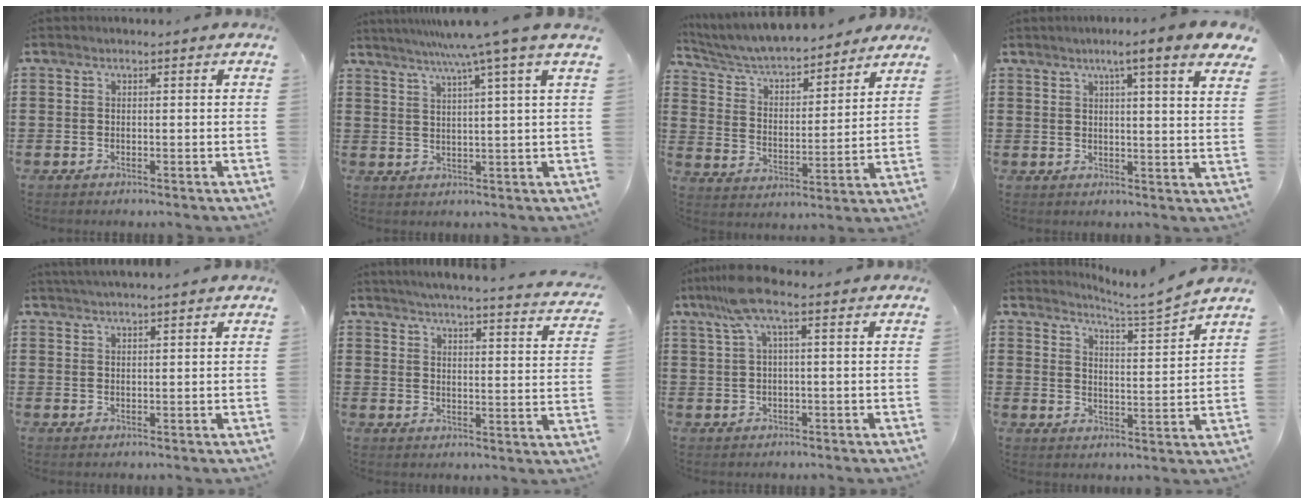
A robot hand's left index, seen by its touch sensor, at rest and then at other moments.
{"total": 7.1, "force": [5.0, -1.8, 4.7], "torque": [-0.104, -0.018, 0.080]}
{"total": 6.0, "force": [5.7, 1.0, 1.8], "torque": [-0.062, -0.037, 0.094]}
{"total": 5.6, "force": [3.7, -0.5, 4.1], "torque": [-0.077, -0.019, 0.054]}
{"total": 1.8, "force": [1.7, -0.3, 0.3], "torque": [-0.008, 0.002, 0.034]}
{"total": 4.2, "force": [4.0, -0.7, 1.1], "torque": [-0.041, -0.033, 0.064]}
{"total": 5.9, "force": [2.0, 0.7, 5.5], "torque": [-0.130, -0.006, 0.030]}
{"total": 4.2, "force": [3.8, -1.0, 1.4], "torque": [-0.037, -0.036, 0.058]}